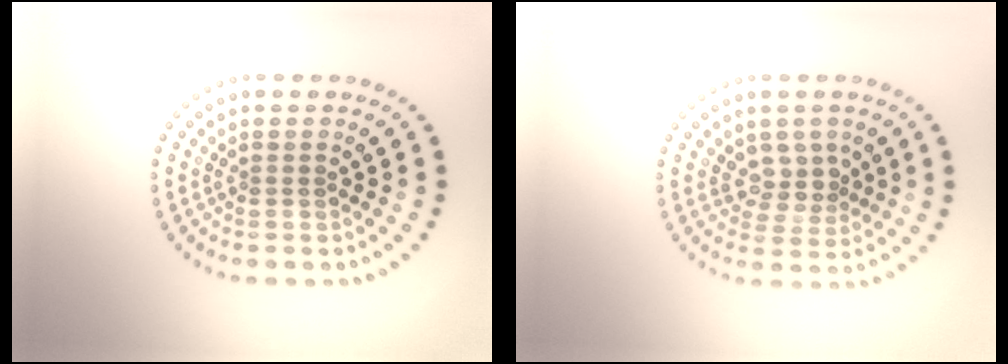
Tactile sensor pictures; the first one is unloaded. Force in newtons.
{"total": 2.6, "press": 2.2, "slide": 1.5}